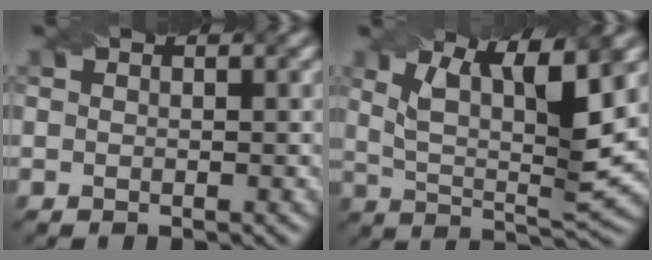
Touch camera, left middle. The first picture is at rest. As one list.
[{"total": 8.6, "force": [3.3, 2.8, 7.5], "torque": [-0.141, -0.004, 0.060]}]